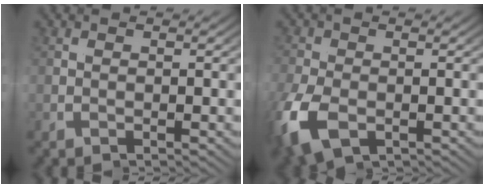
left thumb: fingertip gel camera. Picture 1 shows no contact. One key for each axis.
{"total": 4.3, "fx": -2.1, "fy": 2.8, "fz": 2.4, "tx": -0.071, "ty": -0.025, "tz": -0.026}